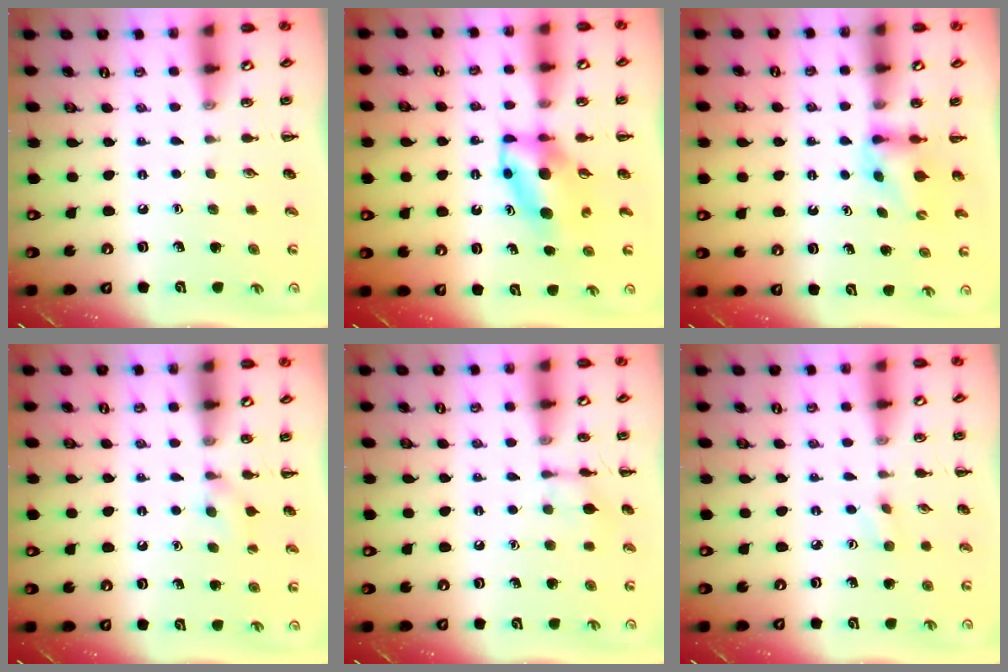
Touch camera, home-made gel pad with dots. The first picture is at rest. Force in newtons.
{"total": 6.3, "press": 6.2, "slide": 1.0}
{"total": 3.6, "press": 3.3, "slide": 1.4}
{"total": 5.9, "press": 5.7, "slide": 1.6}
{"total": 6.5, "press": 6.3, "slide": 1.6}
{"total": 2.3, "press": 2.2, "slide": 0.8}